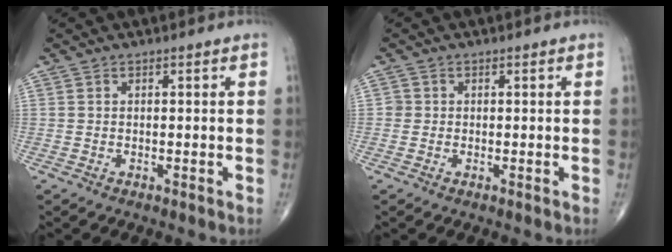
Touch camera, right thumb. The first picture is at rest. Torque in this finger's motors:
{"motor_torque": [0.10, 0.36, 0.30, 0.25, -0.04]}